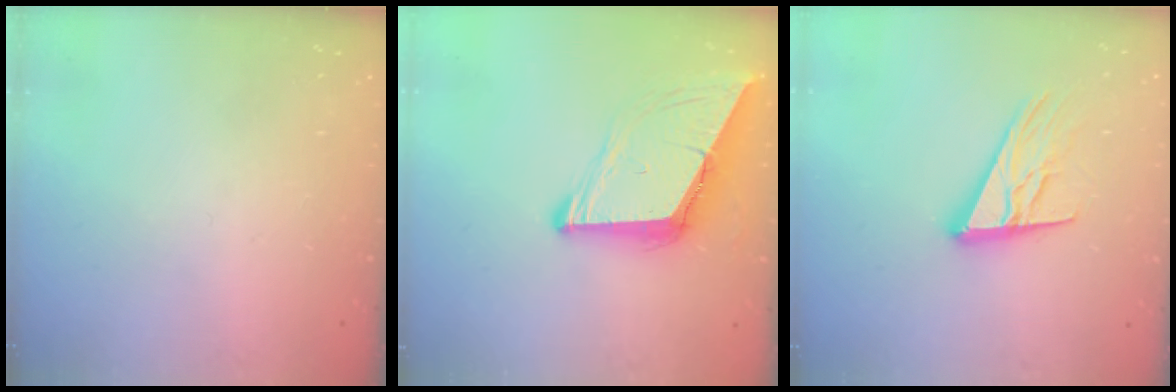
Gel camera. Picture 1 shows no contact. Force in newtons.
{"total": 9.4, "press": 9.3, "slide": 1.1}
{"total": 14.9, "press": 14.6, "slide": 2.9}